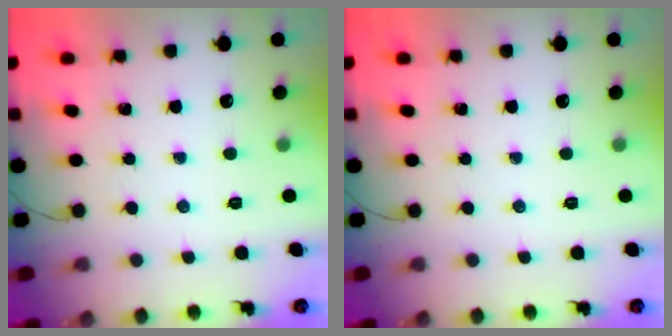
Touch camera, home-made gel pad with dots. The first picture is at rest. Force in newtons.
{"total": 0.0}